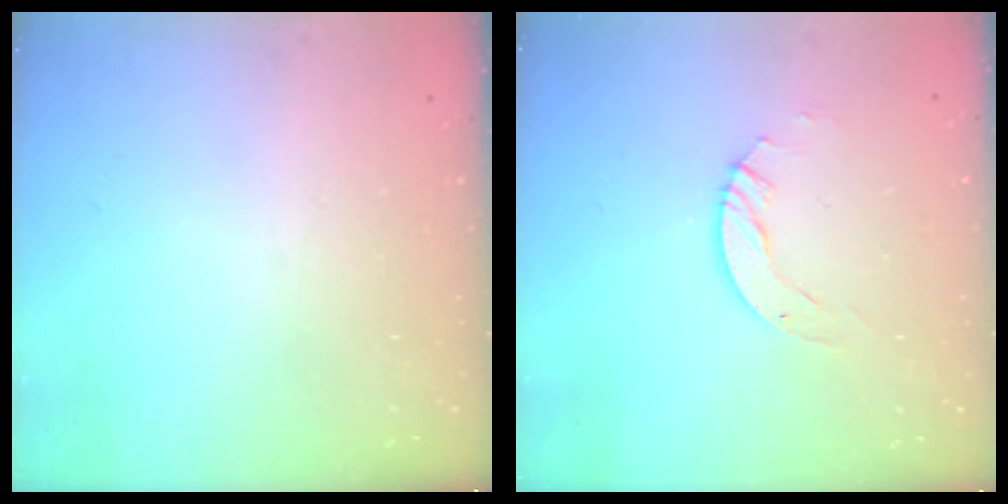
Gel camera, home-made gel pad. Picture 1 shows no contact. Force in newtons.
{"total": 4.1, "press": 4.1, "slide": 0.4}